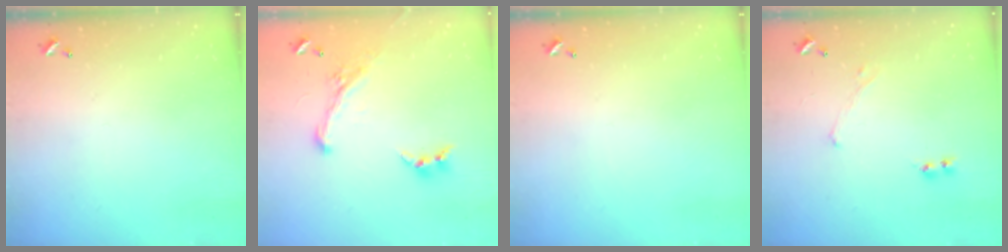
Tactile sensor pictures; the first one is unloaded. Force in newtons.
{"total": 1.9, "press": 1.3, "slide": 1.4}
{"total": 0.0}
{"total": 0.0}